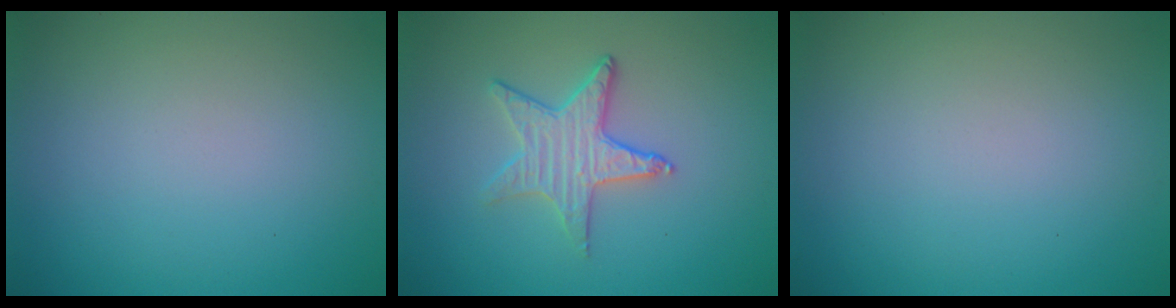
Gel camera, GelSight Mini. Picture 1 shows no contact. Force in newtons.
{"total": 3.1, "press": 2.9, "slide": 1.1}
{"total": 0.0}